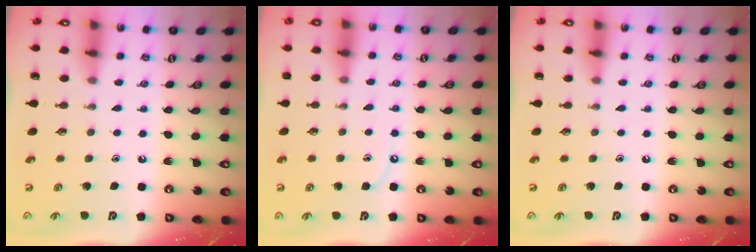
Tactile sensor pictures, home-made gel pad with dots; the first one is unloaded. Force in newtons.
{"total": 5.6, "press": 5.6, "slide": 0.7}
{"total": 0.0}